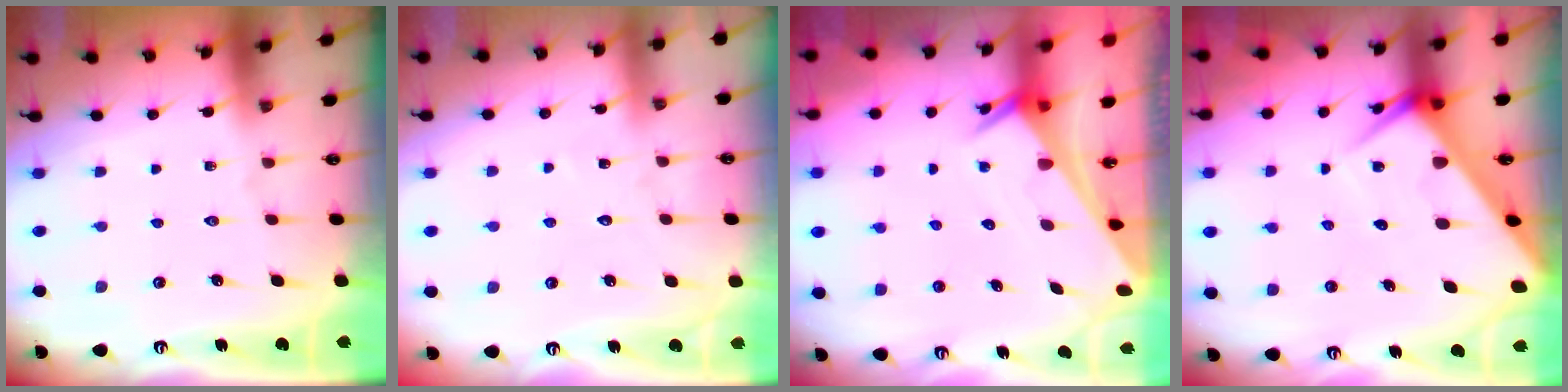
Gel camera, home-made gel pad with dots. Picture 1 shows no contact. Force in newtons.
{"total": 4.8, "press": 4.8, "slide": 0.5}
{"total": 2.5, "press": 2.5, "slide": 0.1}
{"total": 7.4, "press": 7.4, "slide": 0.6}